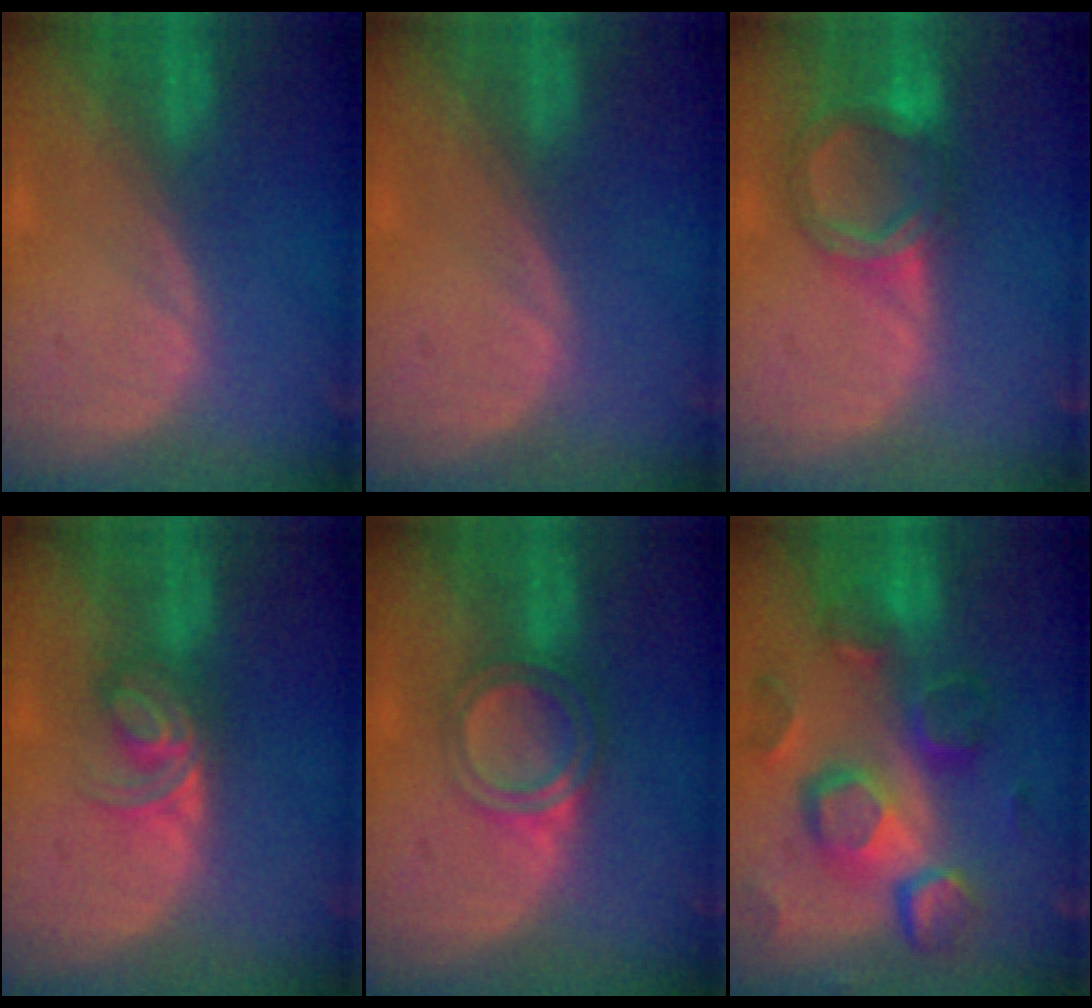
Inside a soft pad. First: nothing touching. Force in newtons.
{"total": 0.0}
{"total": 6.1, "press": 5.8, "slide": 2.0}
{"total": 5.6, "press": 4.9, "slide": 2.8}
{"total": 5.0, "press": 4.5, "slide": 2.1}
{"total": 12.4, "press": 10.6, "slide": 6.3}